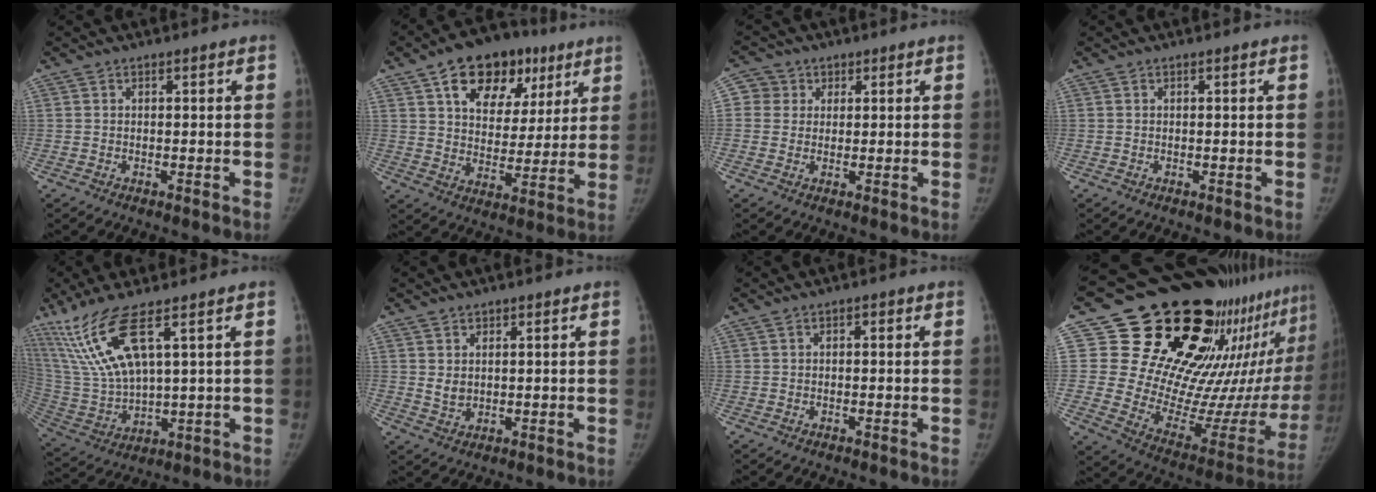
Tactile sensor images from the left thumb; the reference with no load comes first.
{"total": 18.5, "force": [9.5, 11.7, 10.7], "torque": [-0.112, -0.012, 0.144]}
{"total": 3.9, "force": [1.2, 3.7, 0.1], "torque": [0.019, 0.002, 0.018]}
{"total": 0.0}
{"total": 14.2, "force": [7.7, 3.4, 11.5], "torque": [-0.264, -0.036, 0.174]}
{"total": 2.5, "force": [1.2, 1.8, 1.3], "torque": [-0.019, -0.014, 0.034]}
{"total": 0.6, "force": [0.0, 0.3, 0.4], "torque": [0.000, -0.004, -0.004]}
{"total": 34.3, "force": [22.0, 14.5, 21.9], "torque": [-0.272, -0.102, 0.321]}